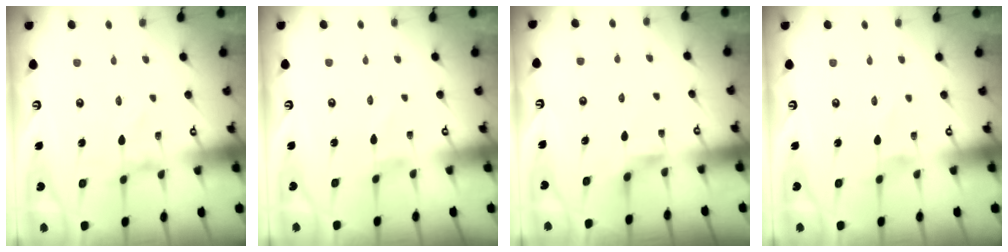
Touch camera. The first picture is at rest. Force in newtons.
{"total": 1.1, "press": 1.1, "slide": 0.1}
{"total": 2.2, "press": 2.2, "slide": 0.4}
{"total": 0.0}